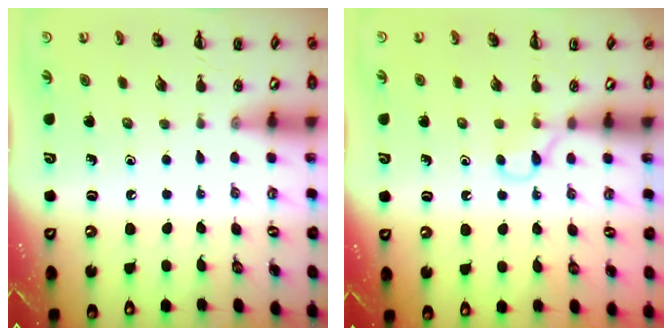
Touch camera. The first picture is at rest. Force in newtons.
{"total": 3.1, "press": 2.9, "slide": 1.0}